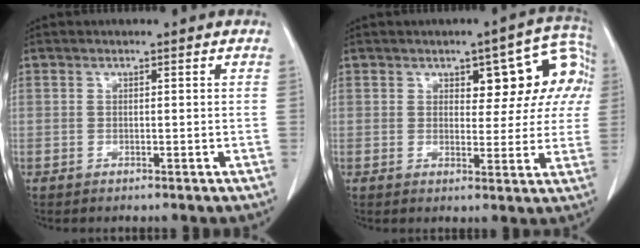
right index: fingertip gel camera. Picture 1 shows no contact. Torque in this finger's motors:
{"motor_torque": [0.61, 0.47, 0.19, 0.04]}